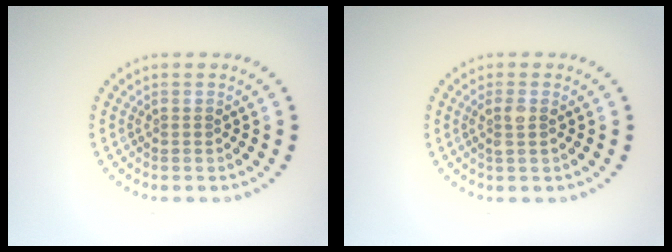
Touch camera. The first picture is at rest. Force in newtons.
{"total": 1.5, "press": 1.4, "slide": 0.7}